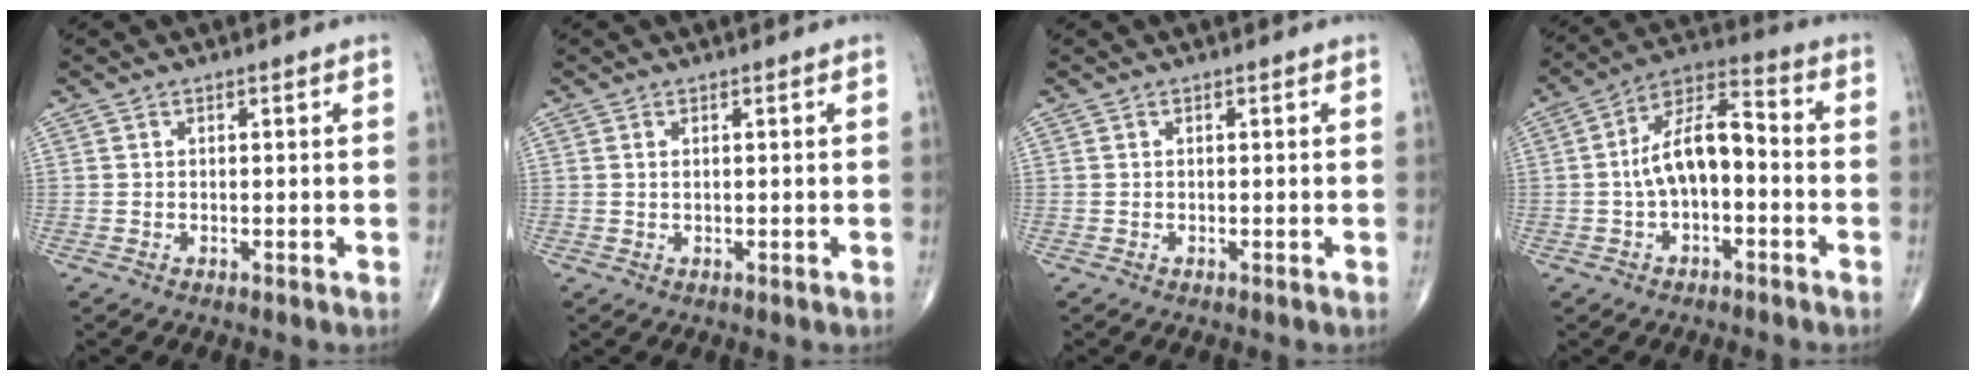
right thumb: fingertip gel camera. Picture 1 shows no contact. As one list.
[{"total": 0.5, "force": [0.3, 0.2, 0.4], "torque": [-0.013, 0.003, 0.007]}, {"total": 0.0}, {"total": 11.4, "force": [-1.3, 5.8, 9.7], "torque": [-0.167, 0.046, -0.032]}]